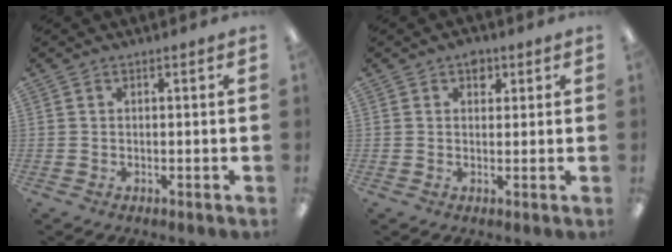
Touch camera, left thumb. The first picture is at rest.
{"total": 3.2, "force": [1.8, 2.2, 1.5], "torque": [-0.008, -0.003, 0.026]}